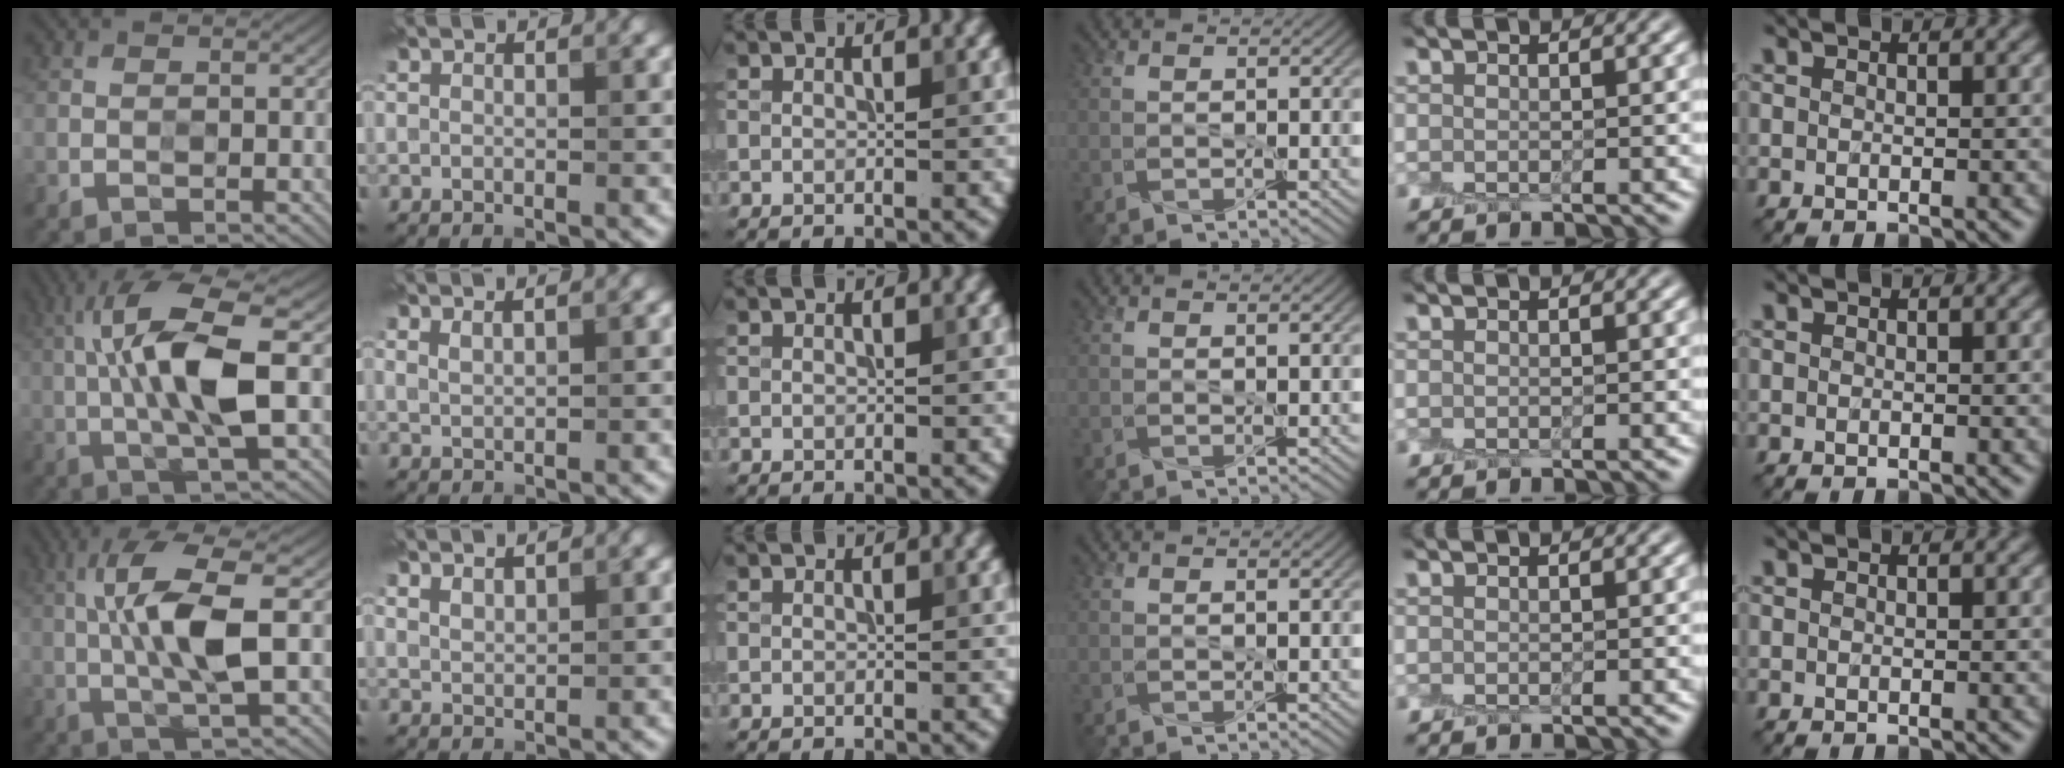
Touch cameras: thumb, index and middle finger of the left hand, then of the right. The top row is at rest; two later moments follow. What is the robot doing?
{"motion": "peel", "object": "plastic wrap"}